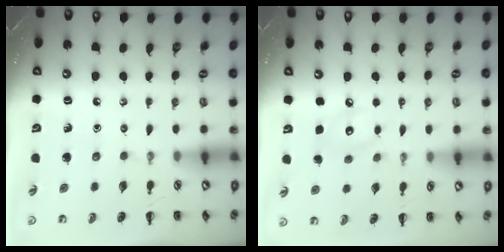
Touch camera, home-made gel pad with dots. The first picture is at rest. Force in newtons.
{"total": 6.7, "press": 6.6, "slide": 1.1}